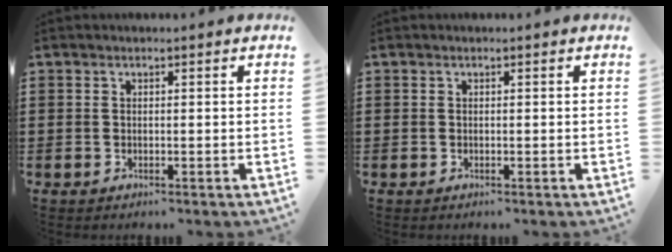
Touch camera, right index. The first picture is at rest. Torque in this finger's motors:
{"motor_torque": [0.06, 0.06, 0.00, 0.00]}